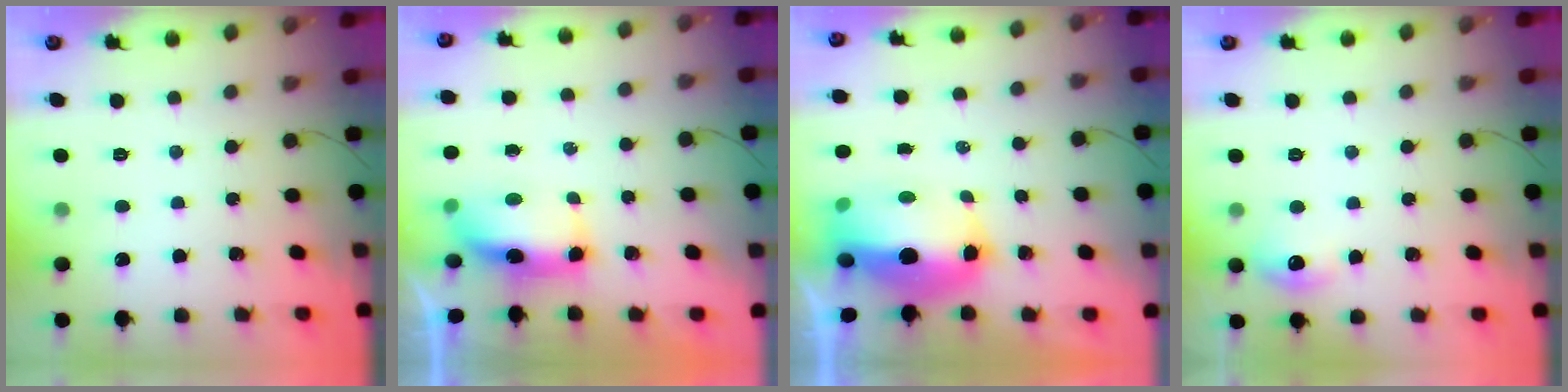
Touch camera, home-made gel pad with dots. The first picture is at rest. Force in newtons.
{"total": 6.7, "press": 6.6, "slide": 1.1}
{"total": 11.7, "press": 11.5, "slide": 2.4}
{"total": 6.3, "press": 6.2, "slide": 1.2}